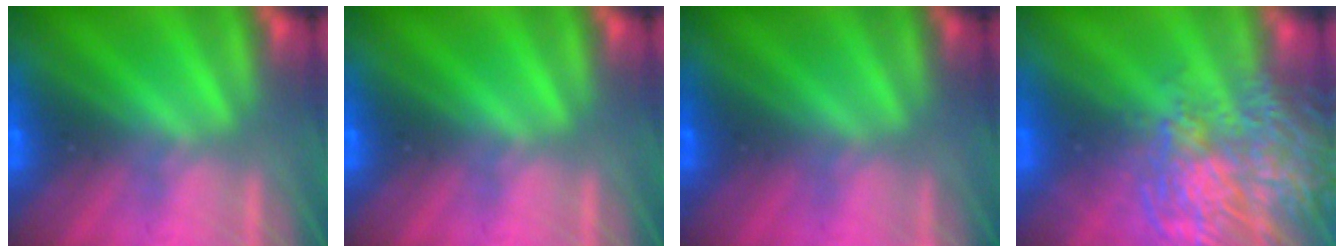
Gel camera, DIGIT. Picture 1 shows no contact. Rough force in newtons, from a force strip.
{"total": 0.0}
{"total": 2.4}
{"total": 8.5}